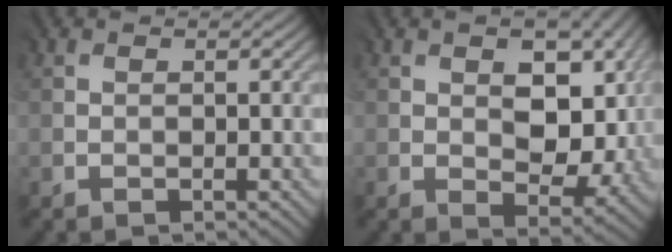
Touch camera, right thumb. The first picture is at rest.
{"total": 8.8, "force": [1.0, 5.3, 7.0], "torque": [-0.100, -0.008, 0.020]}